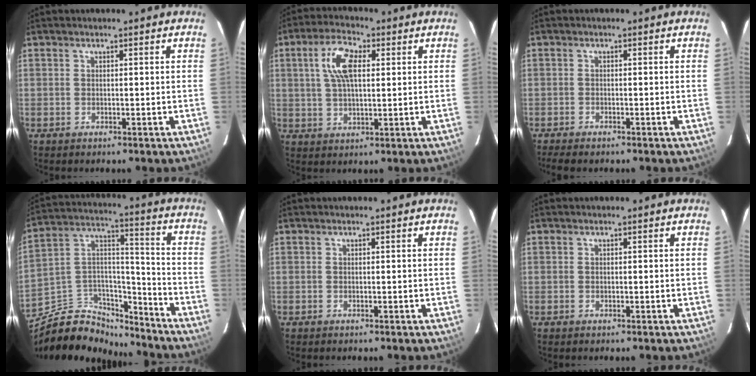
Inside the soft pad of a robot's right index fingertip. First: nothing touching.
{"total": 8.5, "force": [2.4, 3.9, 7.2], "torque": [-0.137, 0.017, 0.044]}
{"total": 4.1, "force": [-3.5, 0.9, 1.9], "torque": [-0.048, -0.016, -0.061]}
{"total": 14.6, "force": [-11.4, 7.9, 4.7], "torque": [-0.100, 0.072, -0.181]}
{"total": 0.0}
{"total": 0.0}